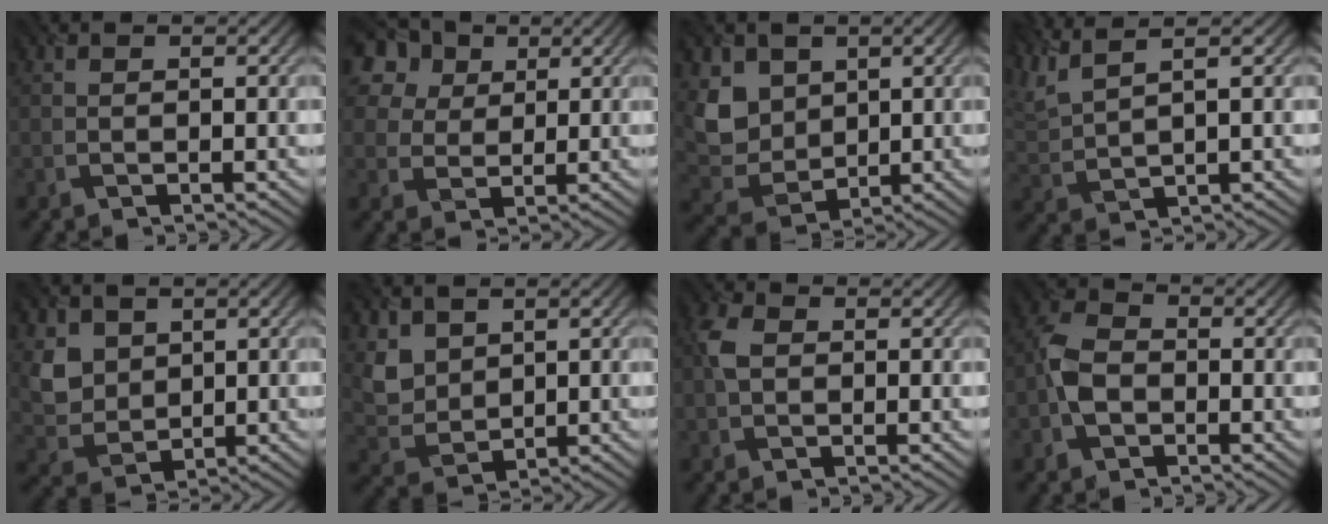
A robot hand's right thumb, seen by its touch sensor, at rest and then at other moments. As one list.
[{"total": 11.8, "force": [6.4, 8.3, 5.4], "torque": [-0.163, 0.032, 0.112]}, {"total": 7.0, "force": [2.5, 5.6, 3.4], "torque": [-0.098, -0.012, 0.044]}, {"total": 6.1, "force": [4.1, 1.5, 4.4], "torque": [-0.105, 0.024, 0.085]}, {"total": 5.2, "force": [2.2, 4.2, 2.2], "torque": [-0.072, -0.019, 0.046]}, {"total": 4.8, "force": [2.5, 3.4, 2.1], "torque": [-0.064, -0.013, 0.055]}, {"total": 2.9, "force": [0.1, 2.1, 2.0], "torque": [-0.050, 0.006, -0.005]}, {"total": 4.9, "force": [-1.4, 3.5, 3.1], "torque": [-0.072, 0.004, -0.038]}]